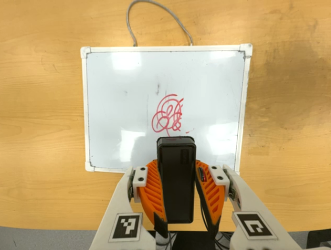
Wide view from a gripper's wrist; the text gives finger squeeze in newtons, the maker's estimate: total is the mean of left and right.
{"total": 8.3, "left": 6.5, "right": 10.0}